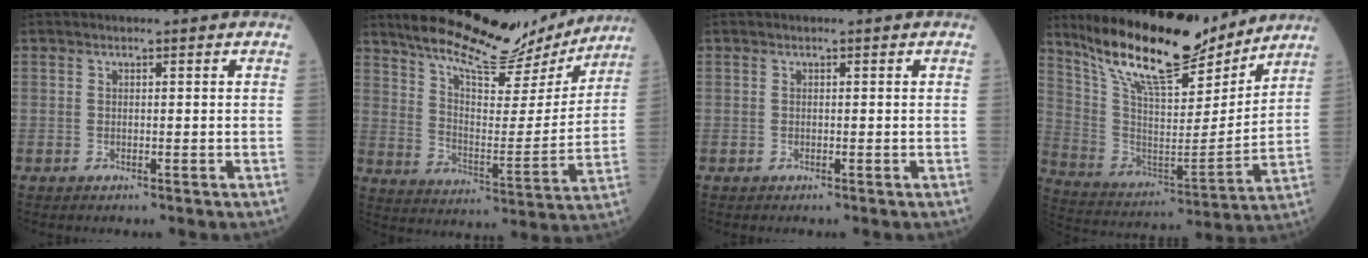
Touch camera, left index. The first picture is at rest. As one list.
[{"total": 19.6, "force": [17.2, 4.2, 8.3], "torque": [-0.133, -0.007, 0.256]}, {"total": 0.0}, {"total": 19.1, "force": [15.9, 4.1, 9.7], "torque": [-0.172, -0.010, 0.285]}]